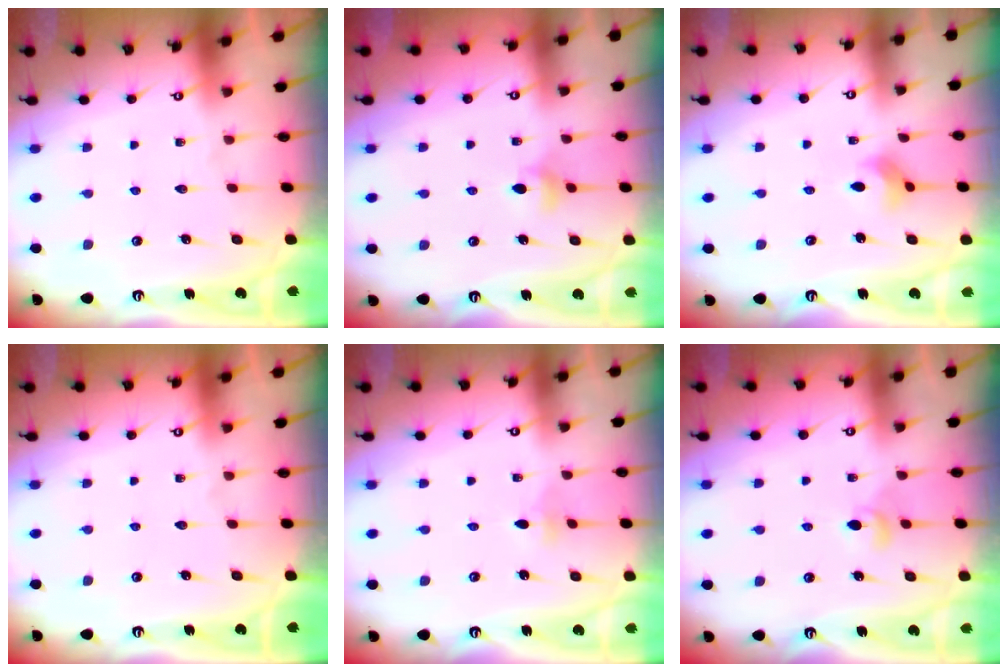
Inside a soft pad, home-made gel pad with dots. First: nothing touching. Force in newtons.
{"total": 4.2, "press": 4.1, "slide": 0.7}
{"total": 3.4, "press": 3.4, "slide": 0.3}
{"total": 0.0}
{"total": 2.4, "press": 2.3, "slide": 0.7}
{"total": 4.6, "press": 4.5, "slide": 0.4}